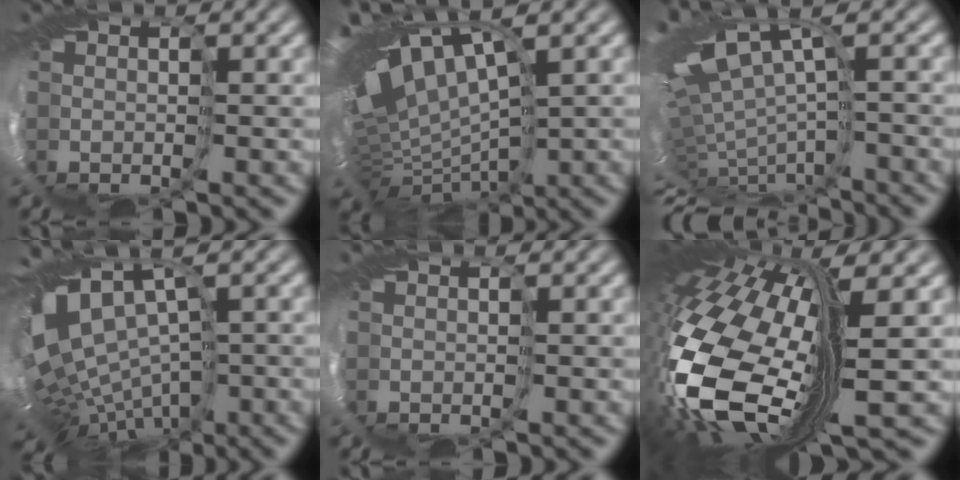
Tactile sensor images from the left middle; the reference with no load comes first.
{"total": 11.4, "force": [3.6, 4.4, 9.9], "torque": [-0.186, 0.011, 0.105]}
{"total": 6.9, "force": [-0.2, 1.7, 6.7], "torque": [-0.156, 0.001, 0.045]}
{"total": 9.1, "force": [-1.5, 5.3, 7.3], "torque": [-0.145, 0.000, 0.014]}
{"total": 0.0}
{"total": 13.1, "force": [-0.2, 5.7, 11.8], "torque": [-0.321, -0.042, 0.002]}